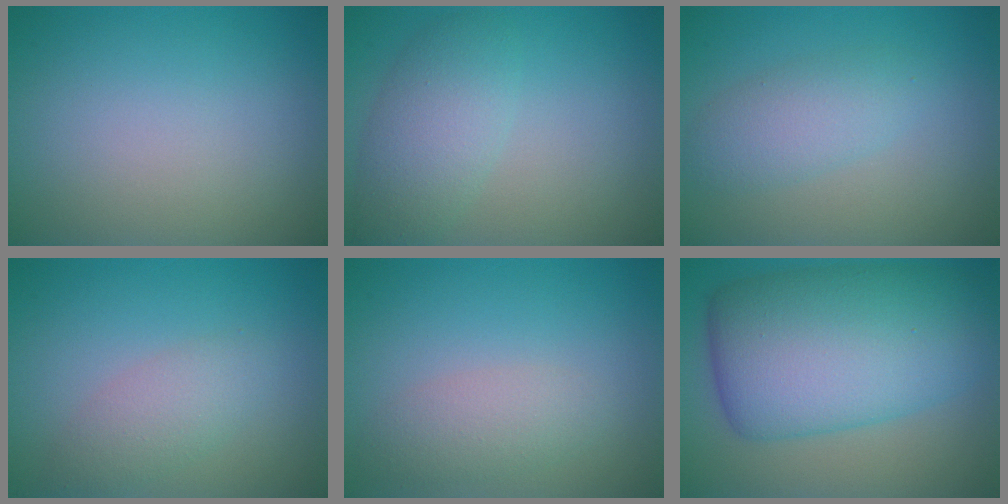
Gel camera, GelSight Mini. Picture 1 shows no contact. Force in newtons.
{"total": 4.0, "press": 4.0, "slide": 0.2}
{"total": 2.9, "press": 2.9, "slide": 0.1}
{"total": 2.6, "press": 2.6, "slide": 0.1}
{"total": 2.5, "press": 2.5, "slide": 0.2}
{"total": 12.0, "press": 12.0, "slide": 0.1}